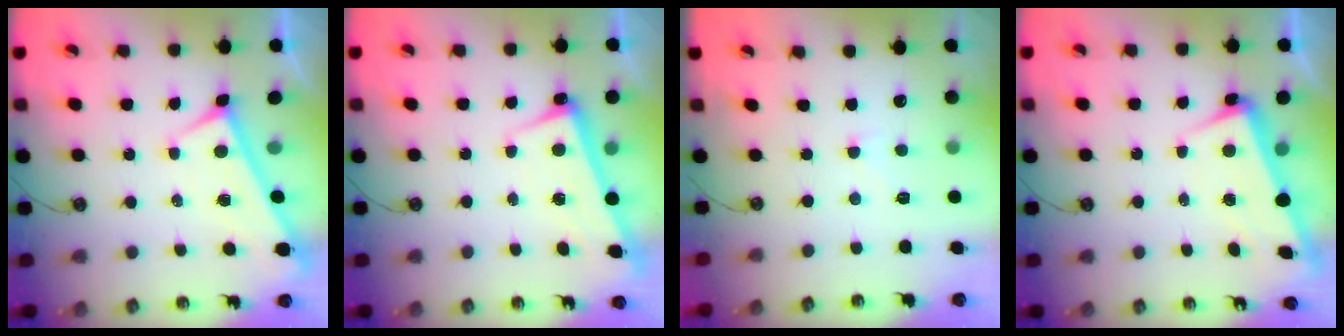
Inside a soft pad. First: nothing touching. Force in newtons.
{"total": 2.4, "press": 2.3, "slide": 0.9}
{"total": 1.0, "press": 0.8, "slide": 0.6}
{"total": 2.9, "press": 2.8, "slide": 1.0}